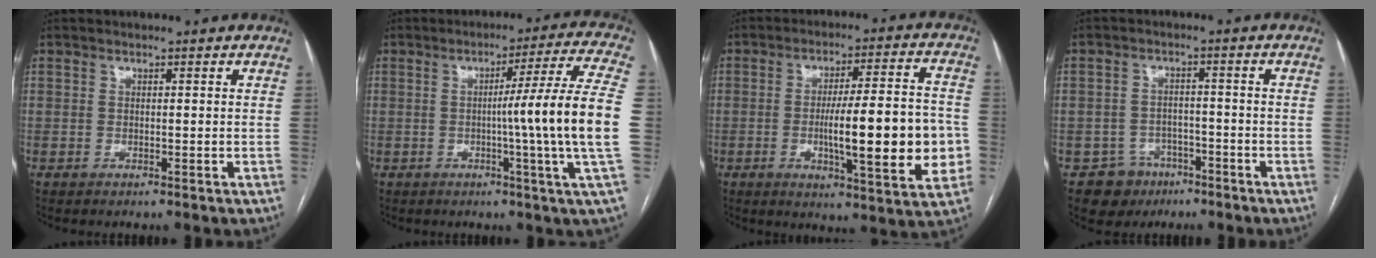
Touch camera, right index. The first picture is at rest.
{"total": 14.4, "force": [-1.1, -3.1, 14.1], "torque": [-0.195, -0.011, -0.022]}
{"total": 16.6, "force": [-2.5, 2.5, 16.2], "torque": [-0.233, 0.007, -0.029]}
{"total": 5.6, "force": [-3.3, 4.5, 0.1], "torque": [0.002, 0.011, -0.049]}